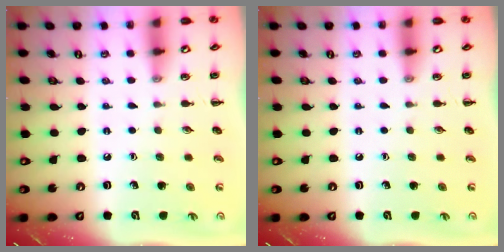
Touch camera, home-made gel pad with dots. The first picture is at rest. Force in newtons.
{"total": 0.0}